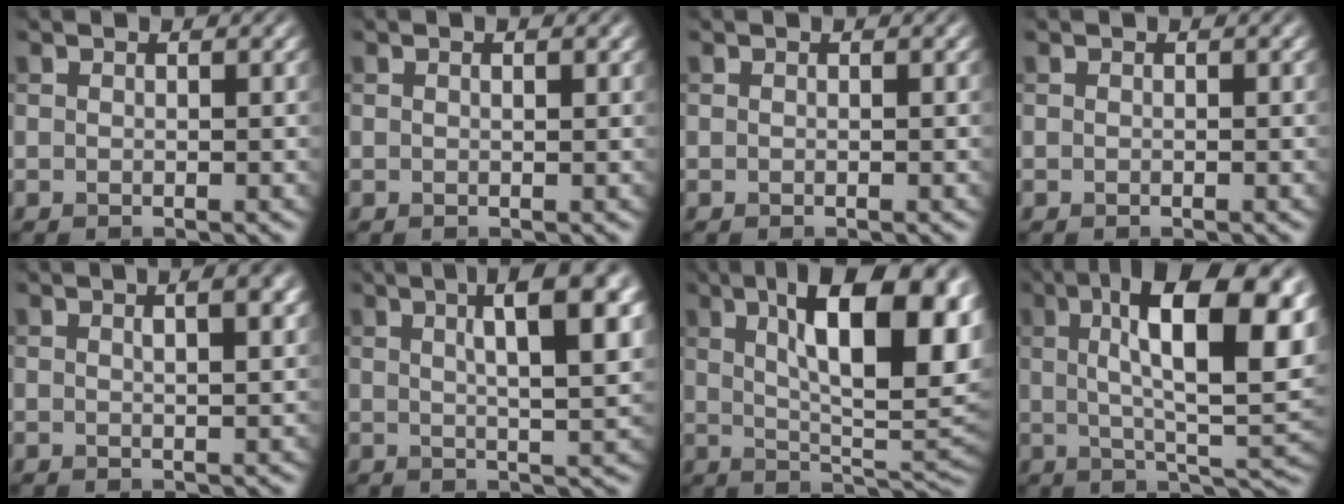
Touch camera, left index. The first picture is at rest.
{"total": 0.5, "force": [0.0, 0.2, 0.5], "torque": [0.003, 0.003, -0.004]}
{"total": 0.0}
{"total": 0.5, "force": [-0.4, -0.2, -0.3], "torque": [0.000, -0.001, -0.002]}
{"total": 3.2, "force": [0.9, 1.3, 2.9], "torque": [-0.012, 0.016, 0.002]}
{"total": 7.5, "force": [1.9, 1.7, 7.1], "torque": [-0.086, 0.013, 0.041]}
{"total": 14.8, "force": [4.4, 5.3, 13.1], "torque": [-0.177, 0.012, 0.080]}
{"total": 13.7, "force": [3.6, 4.0, 12.5], "torque": [-0.192, 0.008, 0.072]}